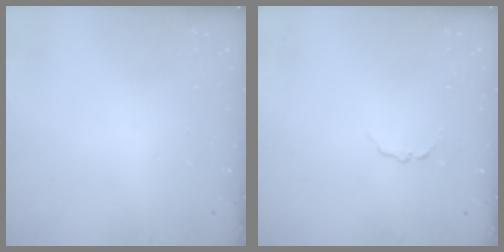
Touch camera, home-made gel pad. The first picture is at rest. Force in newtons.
{"total": 3.2, "press": 3.1, "slide": 0.4}